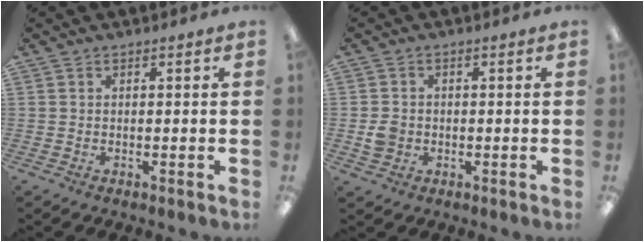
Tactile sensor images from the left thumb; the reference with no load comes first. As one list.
[{"total": 3.3, "force": [-0.7, 2.9, 1.4], "torque": [-0.016, 0.002, -0.013]}]